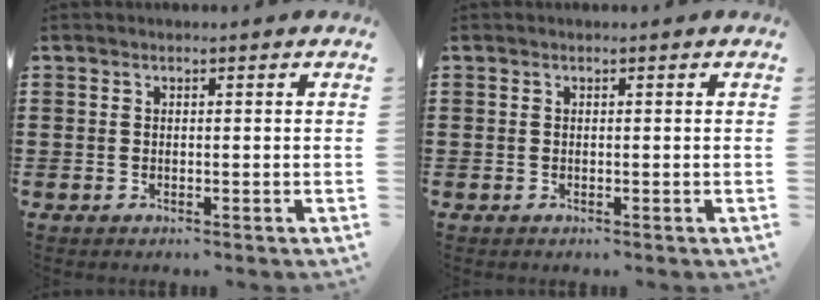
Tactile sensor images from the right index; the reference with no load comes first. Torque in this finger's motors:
{"motor_torque": [-0.09, 2.05, 0.00, 0.00]}